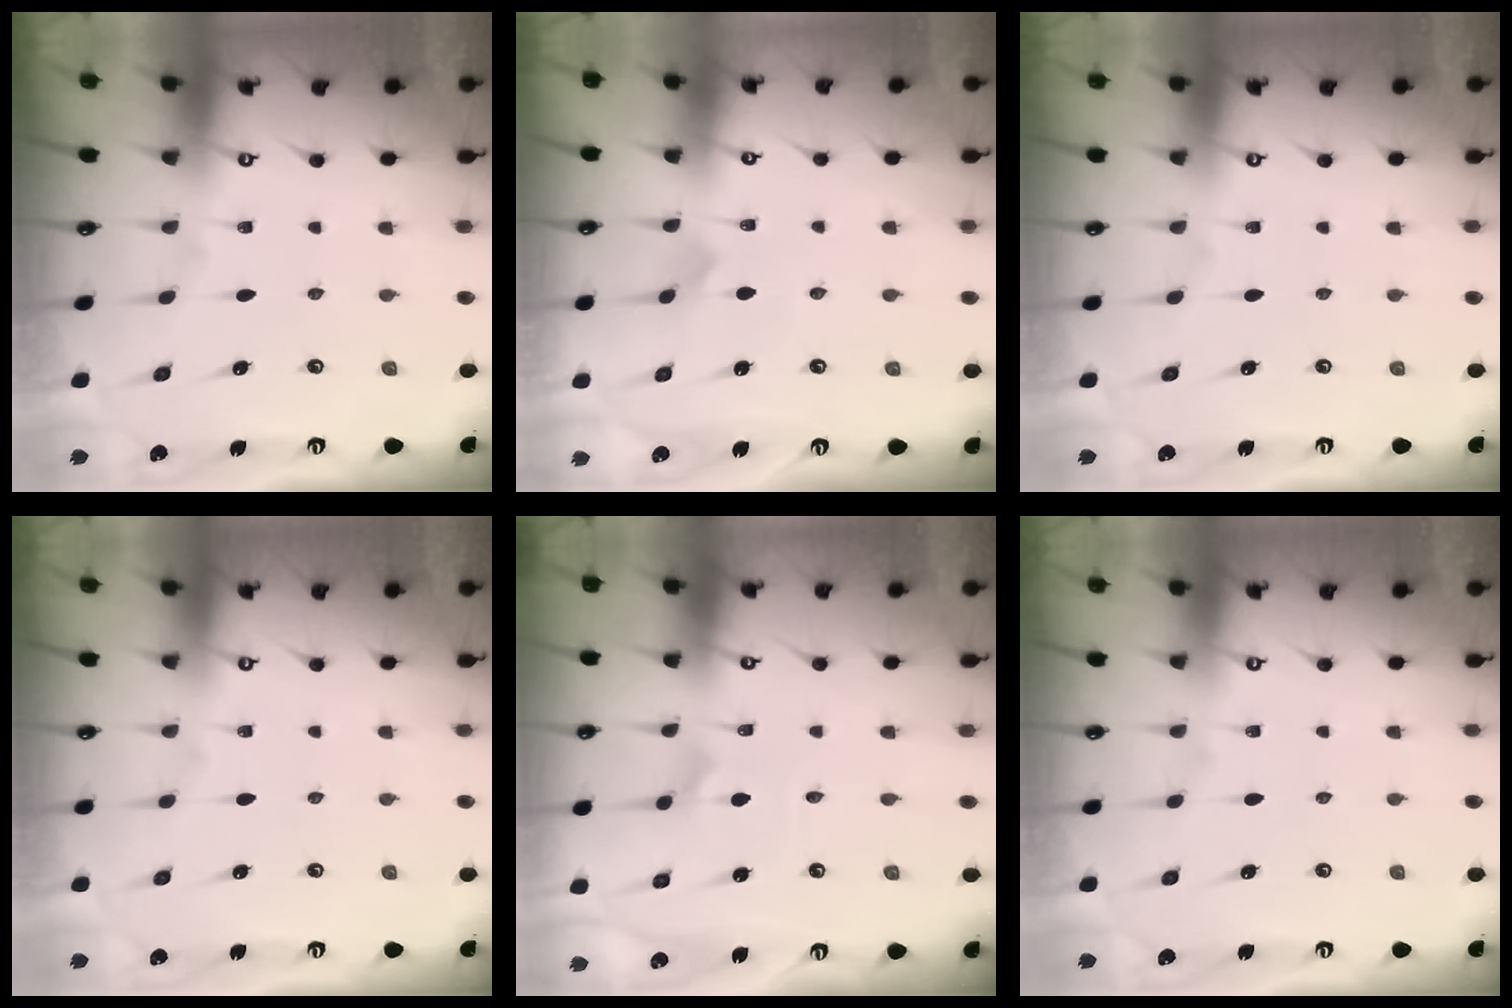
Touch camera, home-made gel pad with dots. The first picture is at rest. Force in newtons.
{"total": 2.8, "press": 2.8, "slide": 0.2}
{"total": 0.0}
{"total": 0.0}
{"total": 2.5, "press": 2.5, "slide": 0.2}
{"total": 0.0}